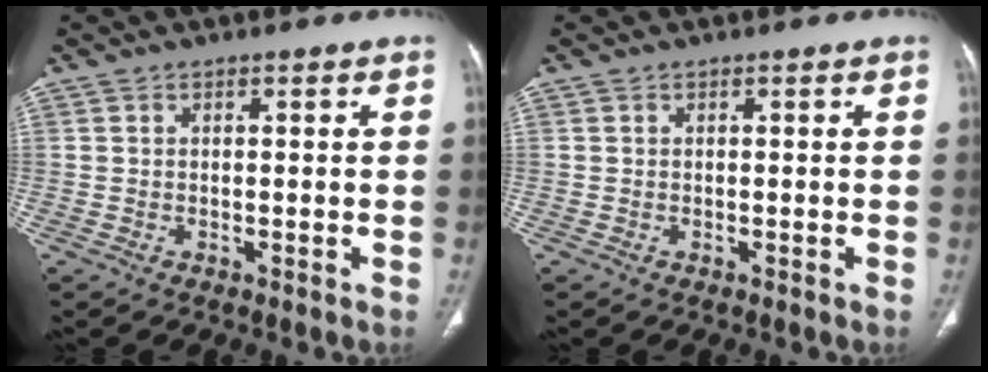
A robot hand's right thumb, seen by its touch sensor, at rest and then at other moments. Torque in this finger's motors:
{"motor_torque": [0.10, 0.10, 0.00, 0.00, 0.00]}